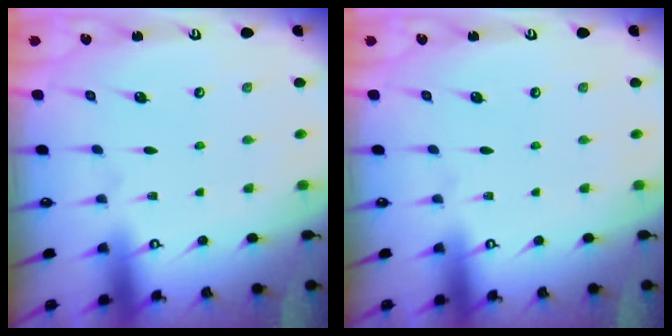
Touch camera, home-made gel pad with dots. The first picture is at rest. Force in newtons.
{"total": 0.0}